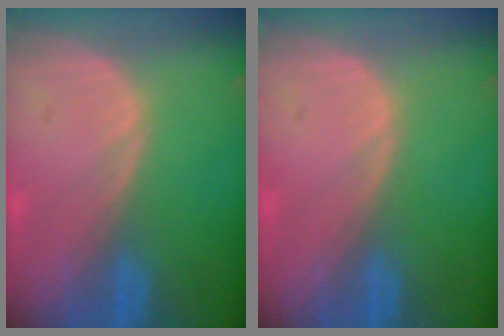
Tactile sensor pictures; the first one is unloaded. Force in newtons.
{"total": 0.0}